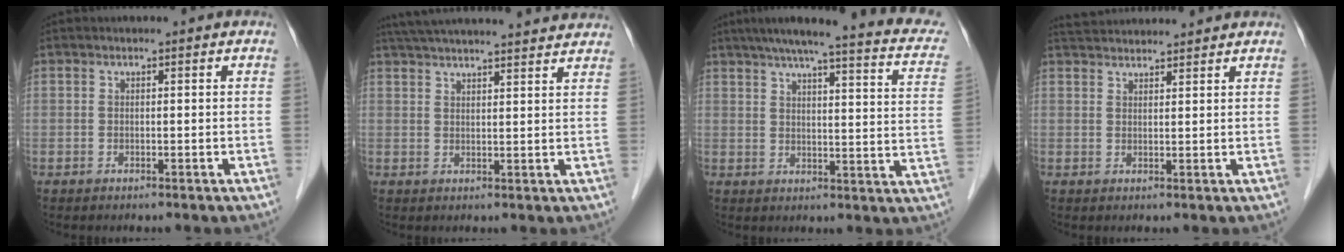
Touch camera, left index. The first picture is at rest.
{"total": 20.5, "force": [18.8, 1.8, 7.9], "torque": [-0.130, 0.035, 0.255]}
{"total": 22.0, "force": [17.5, 2.6, 13.0], "torque": [-0.180, 0.003, 0.199]}
{"total": 7.7, "force": [7.5, 0.7, 2.0], "torque": [-0.037, 0.038, 0.113]}